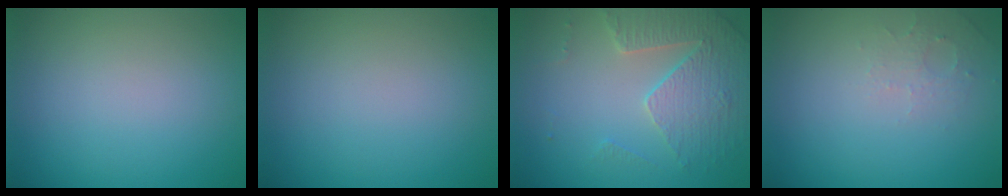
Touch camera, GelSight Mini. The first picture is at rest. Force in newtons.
{"total": 0.0}
{"total": 3.7, "press": 3.6, "slide": 0.9}
{"total": 1.6, "press": 1.5, "slide": 0.4}